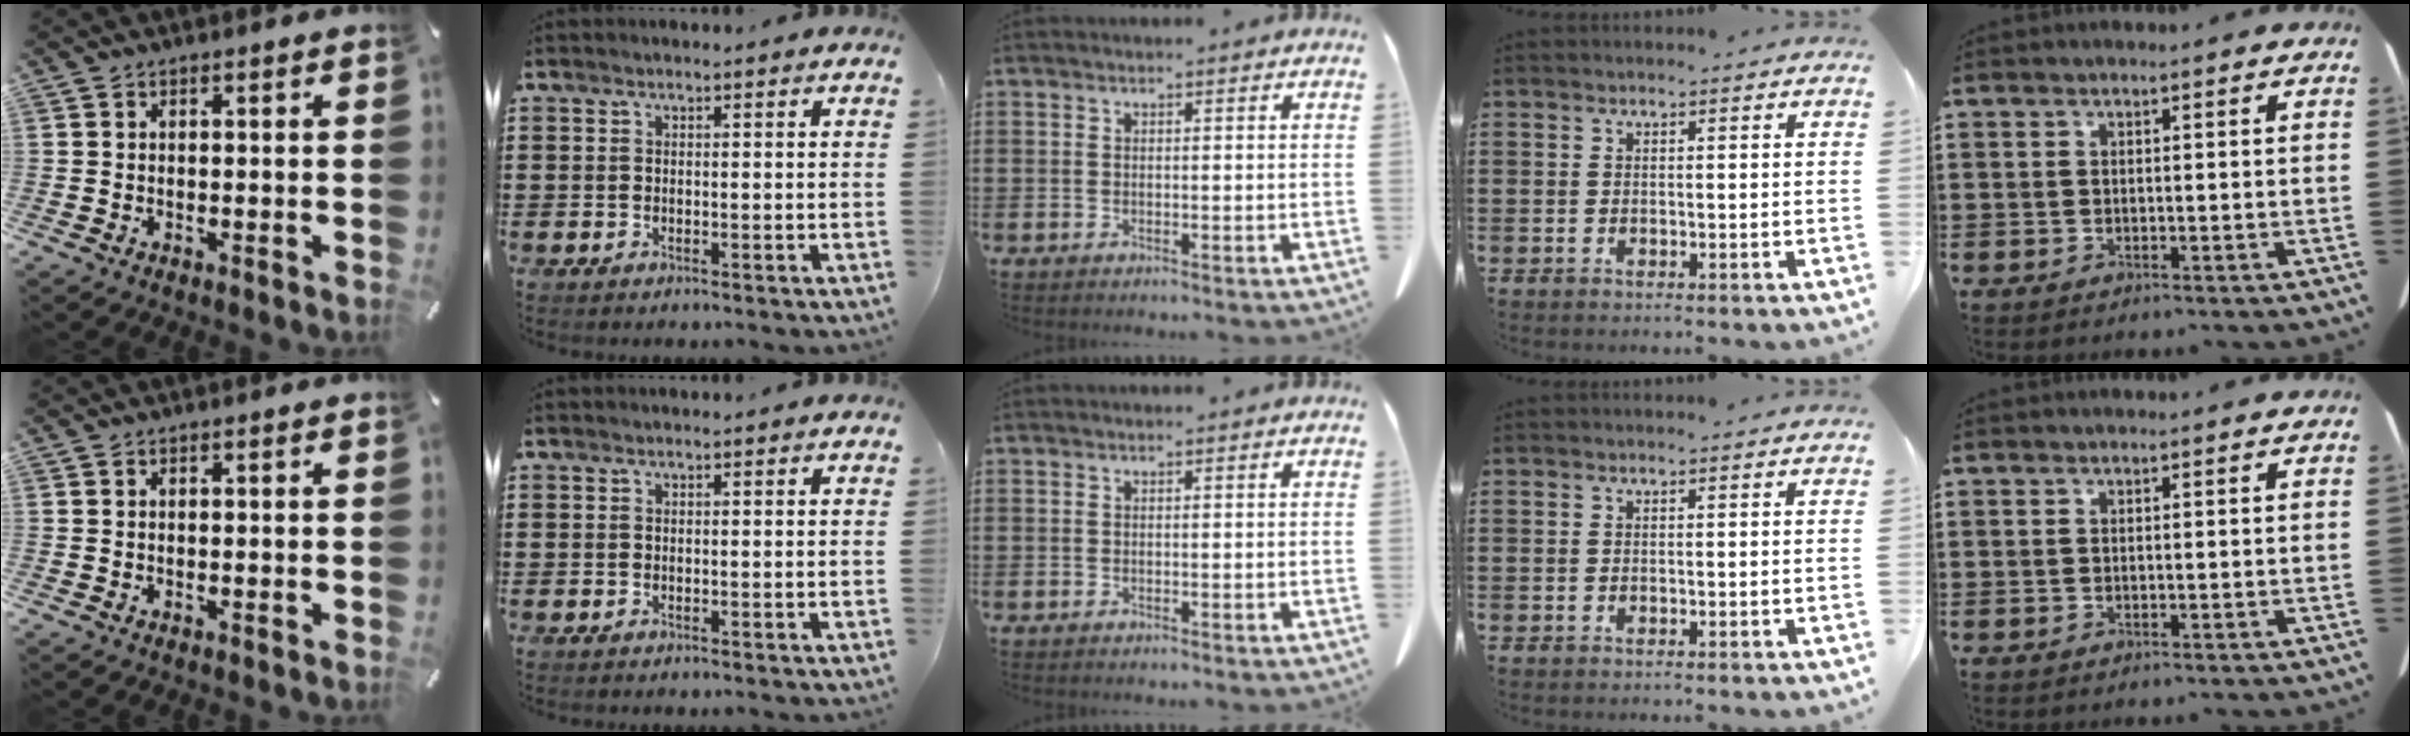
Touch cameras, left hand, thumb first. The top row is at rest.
{}